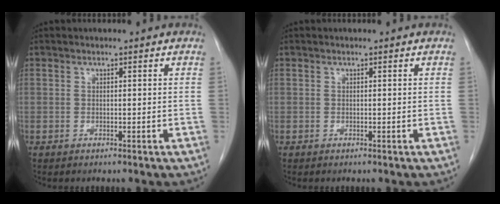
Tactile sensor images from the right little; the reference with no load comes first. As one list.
[{"total": 0.0}]